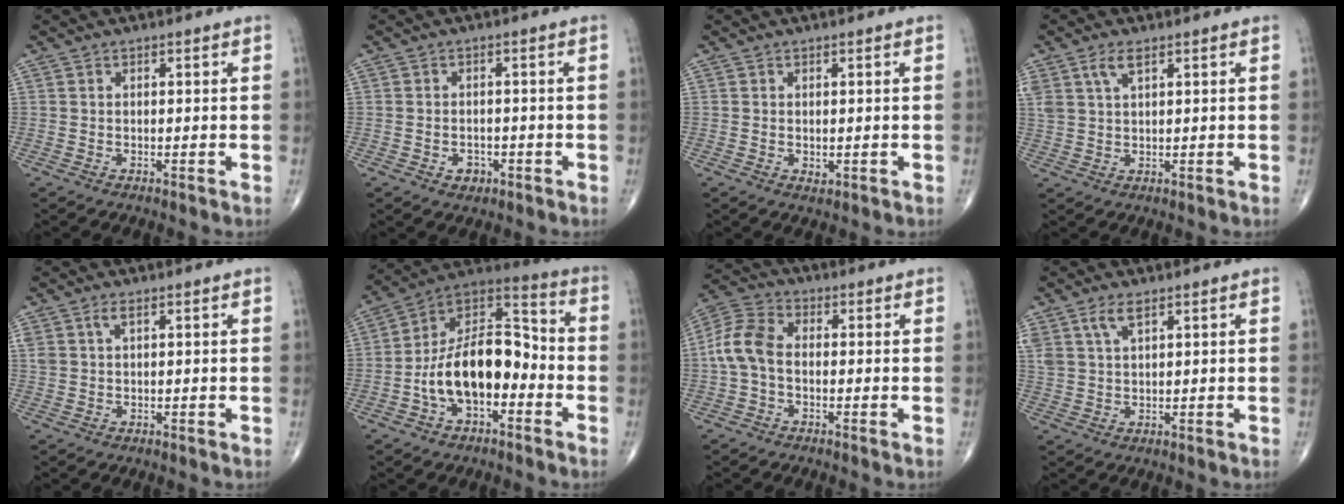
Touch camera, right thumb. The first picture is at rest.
{"total": 2.7, "force": [-1.2, 2.1, 1.3], "torque": [-0.008, 0.005, -0.012]}
{"total": 1.2, "force": [-0.1, 0.8, 0.8], "torque": [-0.012, -0.003, 0.001]}
{"total": 4.4, "force": [2.4, 1.9, 3.1], "torque": [-0.070, 0.002, 0.055]}
{"total": 2.3, "force": [1.2, 0.9, 1.7], "torque": [-0.043, 0.007, 0.029]}
{"total": 17.6, "force": [-4.3, 9.7, 14.0], "torque": [-0.222, 0.059, -0.082]}
{"total": 8.0, "force": [-0.7, 5.2, 6.0], "torque": [-0.126, 0.024, -0.026]}
{"total": 4.7, "force": [2.7, 2.0, 3.3], "torque": [-0.071, -0.001, 0.060]}